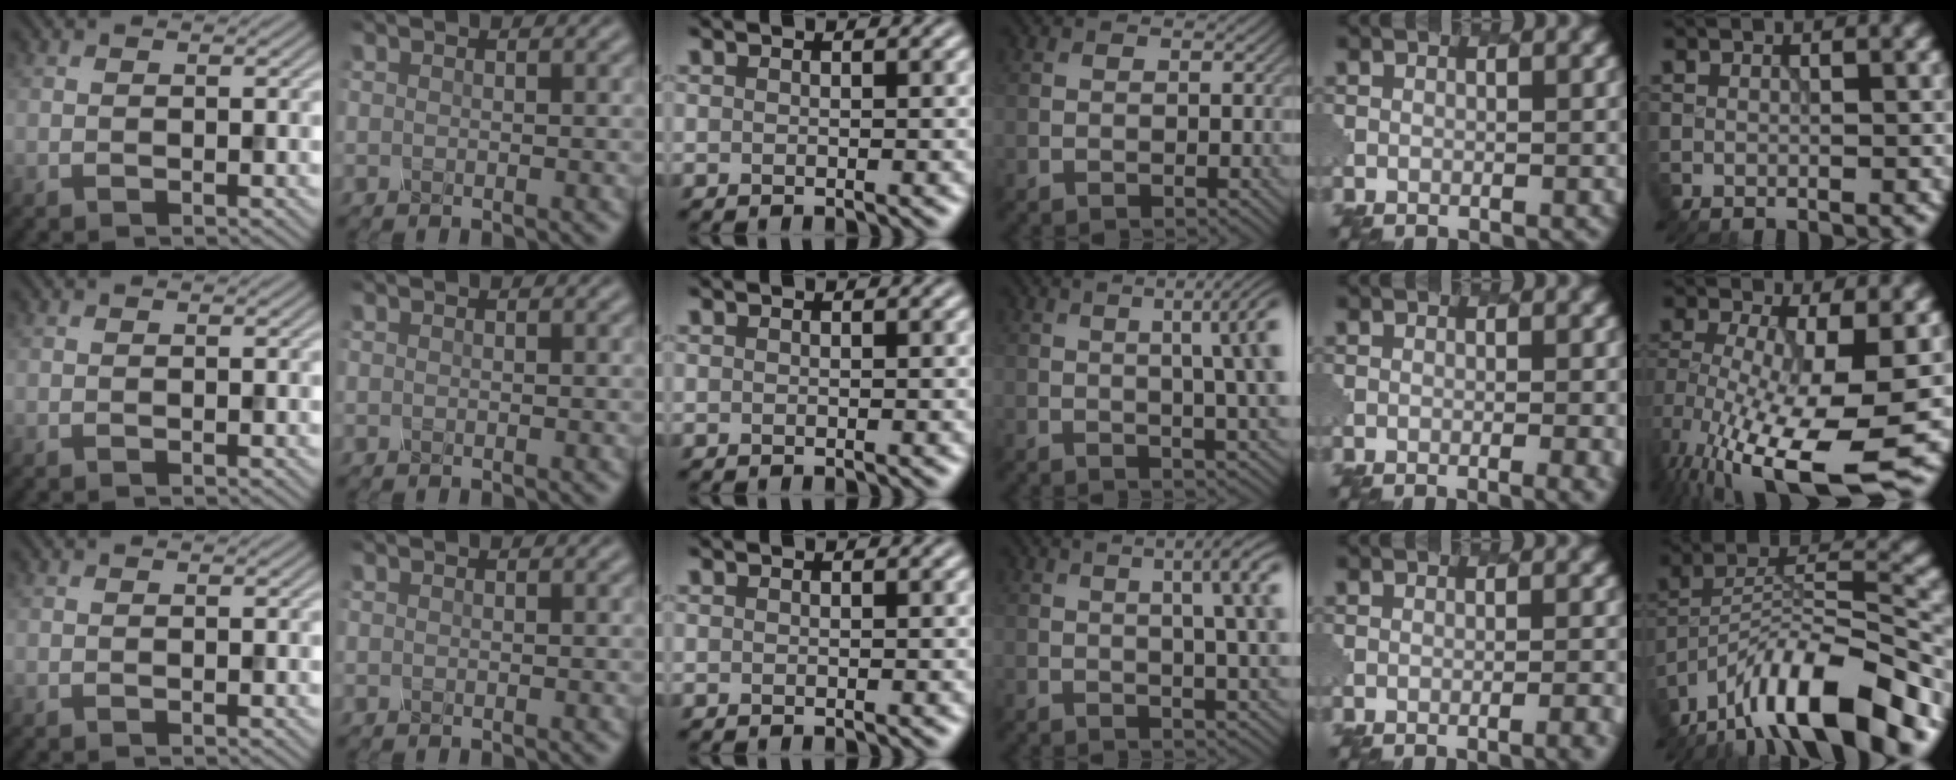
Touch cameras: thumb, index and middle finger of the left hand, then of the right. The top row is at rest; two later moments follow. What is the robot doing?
{"motion": "pour", "object": "mug"}